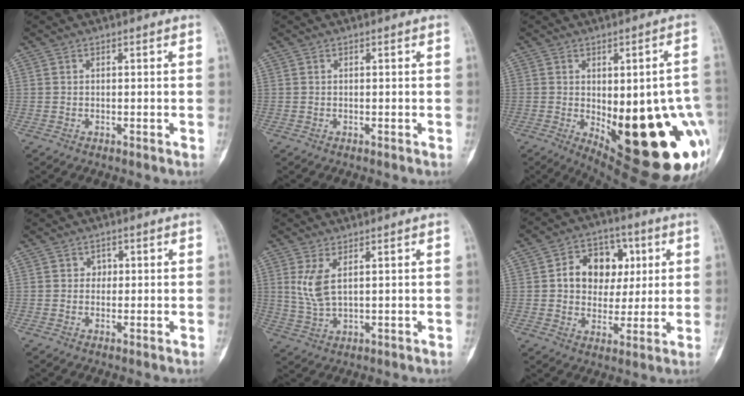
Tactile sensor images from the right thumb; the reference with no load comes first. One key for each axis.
{"total": 0.0}
{"total": 29.0, "fx": -6.2, "fy": 10.7, "fz": 26.2, "tx": -0.256, "ty": -0.009, "tz": -0.054}
{"total": 1.5, "fx": 0.3, "fy": 1.4, "fz": 0.5, "tx": 0.003, "ty": 0.004, "tz": 0.001}
{"total": 5.4, "fx": 1.8, "fy": 2.2, "fz": 4.6, "tx": -0.106, "ty": -0.011, "tz": 0.049}
{"total": 12.7, "fx": 2.7, "fy": 9.9, "fz": 7.4, "tx": -0.060, "ty": 0.009, "tz": 0.042}